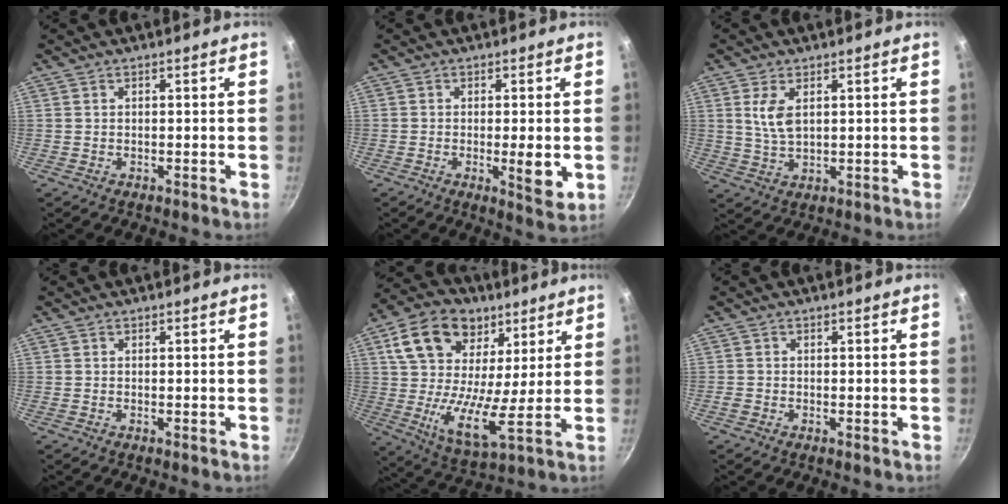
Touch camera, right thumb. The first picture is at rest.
{"total": 5.6, "force": [-0.8, 1.4, 5.3], "torque": [-0.082, -0.013, -0.011]}
{"total": 5.2, "force": [1.6, 2.6, 4.2], "torque": [-0.080, -0.012, 0.036]}
{"total": 0.0}
{"total": 18.4, "force": [7.7, 11.5, 12.0], "torque": [-0.202, -0.029, 0.122]}
{"total": 1.0, "force": [-0.3, 0.7, 0.6], "torque": [-0.011, 0.001, -0.008]}